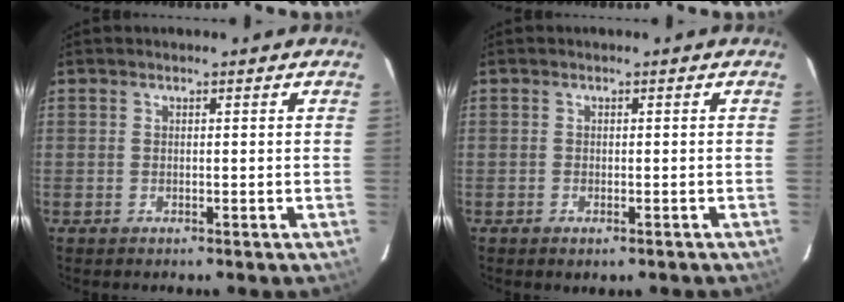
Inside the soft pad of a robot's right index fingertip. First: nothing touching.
{"total": 1.6, "force": [-1.0, 0.9, 0.9], "torque": [-0.016, -0.005, -0.016]}